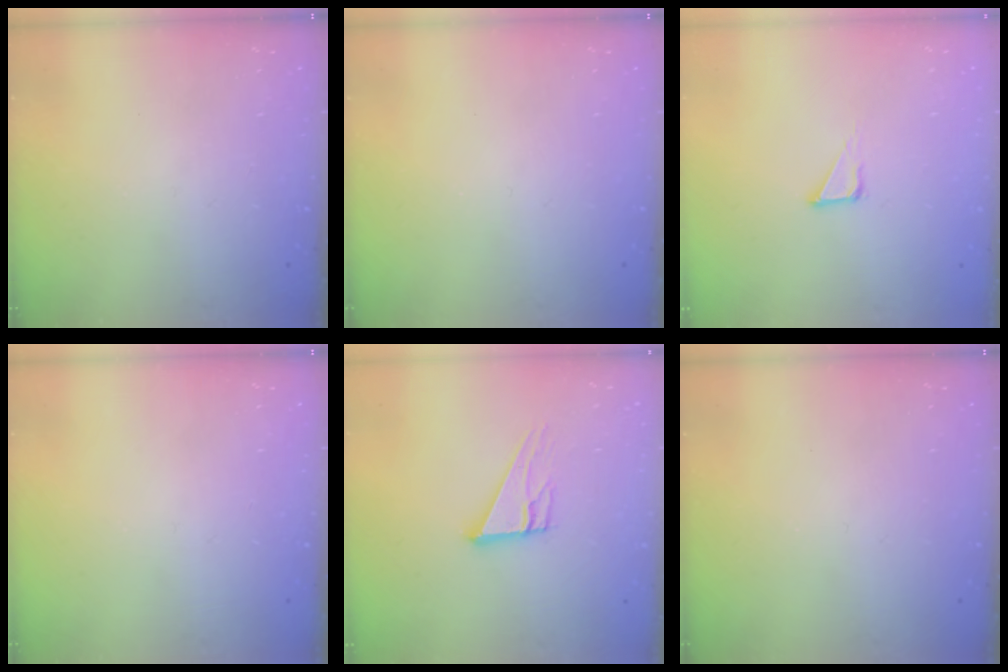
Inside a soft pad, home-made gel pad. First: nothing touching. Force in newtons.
{"total": 0.0}
{"total": 3.4, "press": 3.4, "slide": 0.2}
{"total": 0.0}
{"total": 10.0, "press": 10.0, "slide": 0.5}
{"total": 0.0}